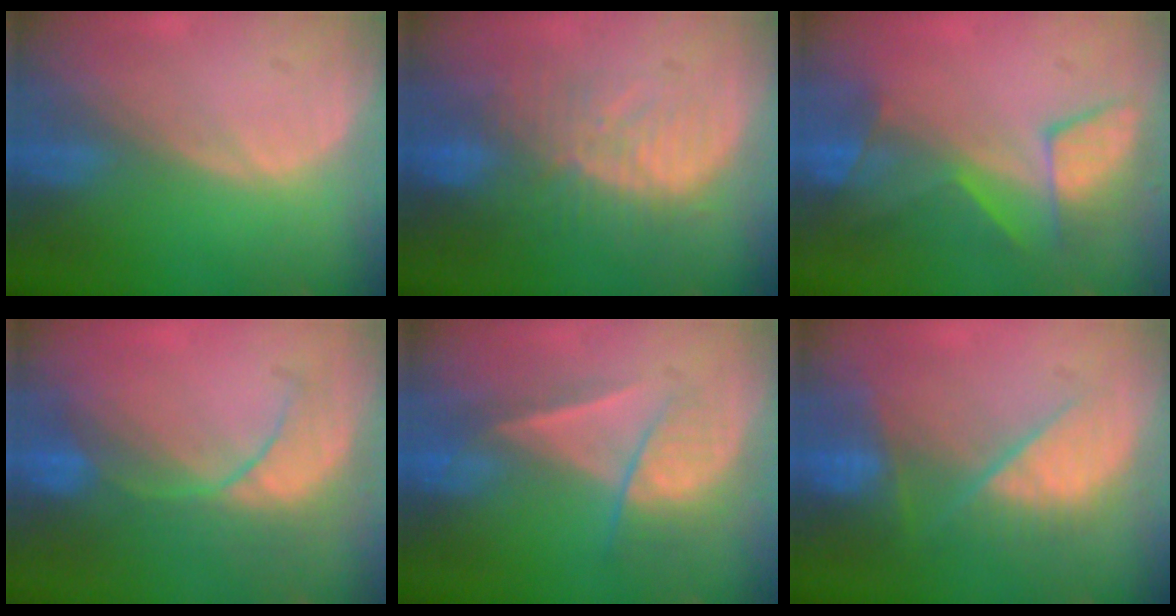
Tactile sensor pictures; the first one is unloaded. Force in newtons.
{"total": 10.0, "press": 8.8, "slide": 4.6}
{"total": 7.6, "press": 7.5, "slide": 1.5}
{"total": 7.8, "press": 7.7, "slide": 1.6}
{"total": 7.1, "press": 6.0, "slide": 3.7}
{"total": 9.6, "press": 8.2, "slide": 5.1}